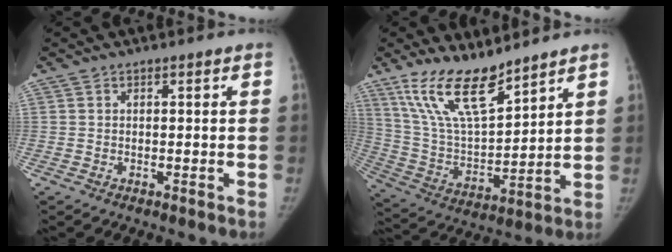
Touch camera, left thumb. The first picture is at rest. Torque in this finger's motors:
{"motor_torque": [0.35, 0.19, 1.57, -1.19, 0.13]}